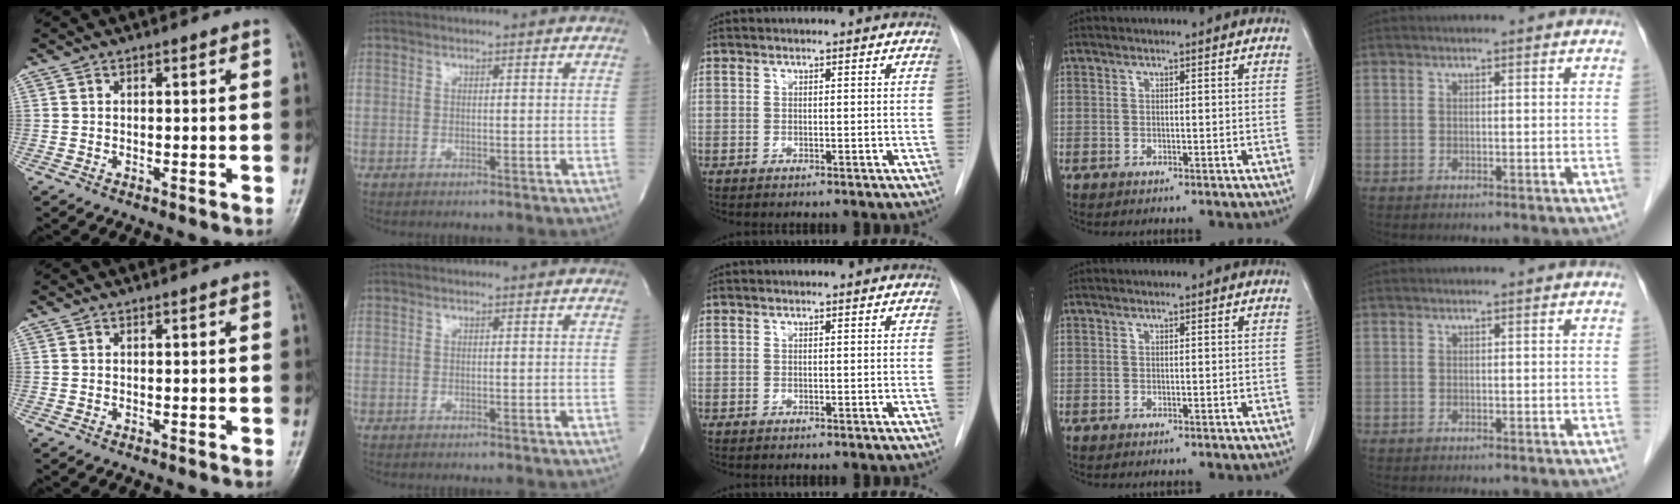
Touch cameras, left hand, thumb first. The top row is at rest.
{}